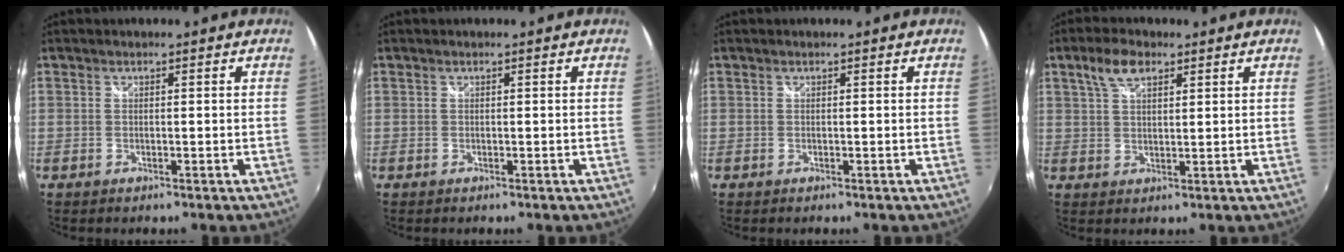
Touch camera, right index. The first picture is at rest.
{"total": 0.0}
{"total": 0.0}
{"total": 5.4, "force": [3.0, 2.6, 3.7], "torque": [-0.068, 0.012, 0.058]}